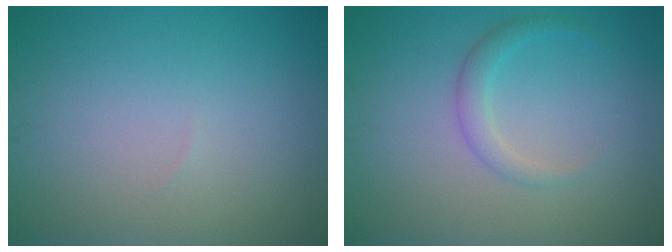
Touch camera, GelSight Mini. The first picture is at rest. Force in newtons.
{"total": 1.8, "press": 1.8, "slide": 0.1}